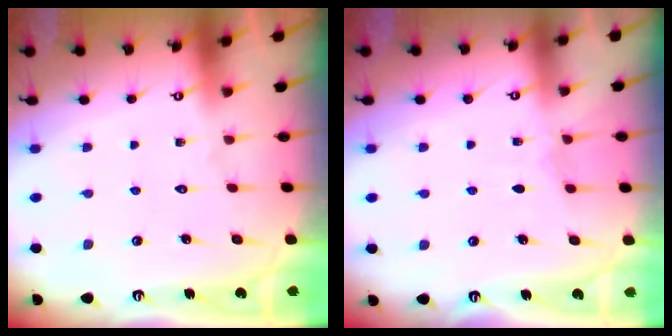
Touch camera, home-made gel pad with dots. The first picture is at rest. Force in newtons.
{"total": 2.0, "press": 2.0, "slide": 0.3}